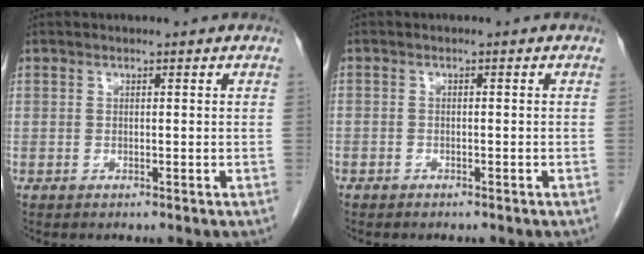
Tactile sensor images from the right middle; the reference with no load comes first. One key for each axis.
{"total": 1.4, "fx": -1.1, "fy": 0.7, "fz": 0.3, "tx": -0.006, "ty": 0.002, "tz": -0.014}